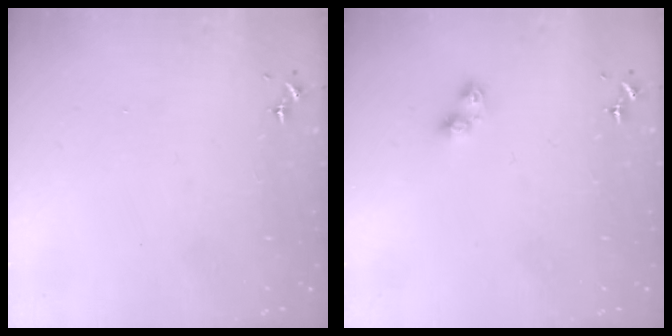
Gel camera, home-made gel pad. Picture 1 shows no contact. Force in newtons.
{"total": 5.1, "press": 5.1, "slide": 0.2}